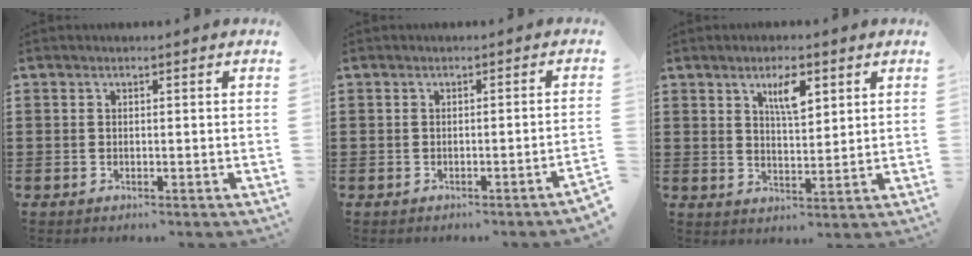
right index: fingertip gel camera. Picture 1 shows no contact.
{"total": 1.2, "force": [-0.8, -0.3, 0.8], "torque": [-0.014, -0.004, -0.015]}
{"total": 5.2, "force": [2.8, 1.8, 4.0], "torque": [-0.071, 0.001, 0.045]}